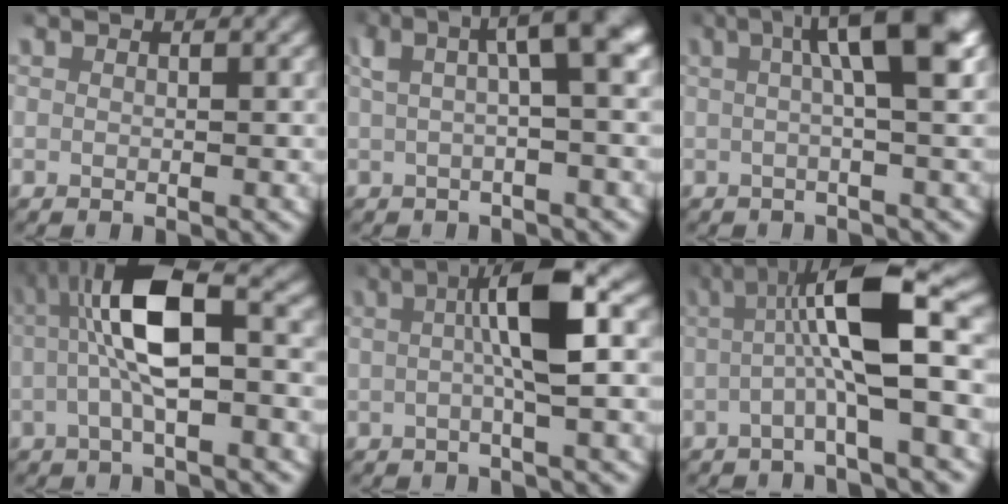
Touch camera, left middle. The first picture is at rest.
{"total": 7.8, "force": [2.1, 2.6, 7.0], "torque": [-0.090, 0.039, 0.019]}
{"total": 7.7, "force": [1.8, 1.7, 7.2], "torque": [-0.095, 0.028, 0.014]}
{"total": 7.6, "force": [0.0, 3.1, 7.0], "torque": [-0.136, 0.010, -0.005]}
{"total": 6.4, "force": [0.5, 0.9, 6.3], "torque": [-0.104, 0.023, -0.003]}
{"total": 9.1, "force": [0.8, 2.2, 8.8], "torque": [-0.144, 0.023, 0.008]}